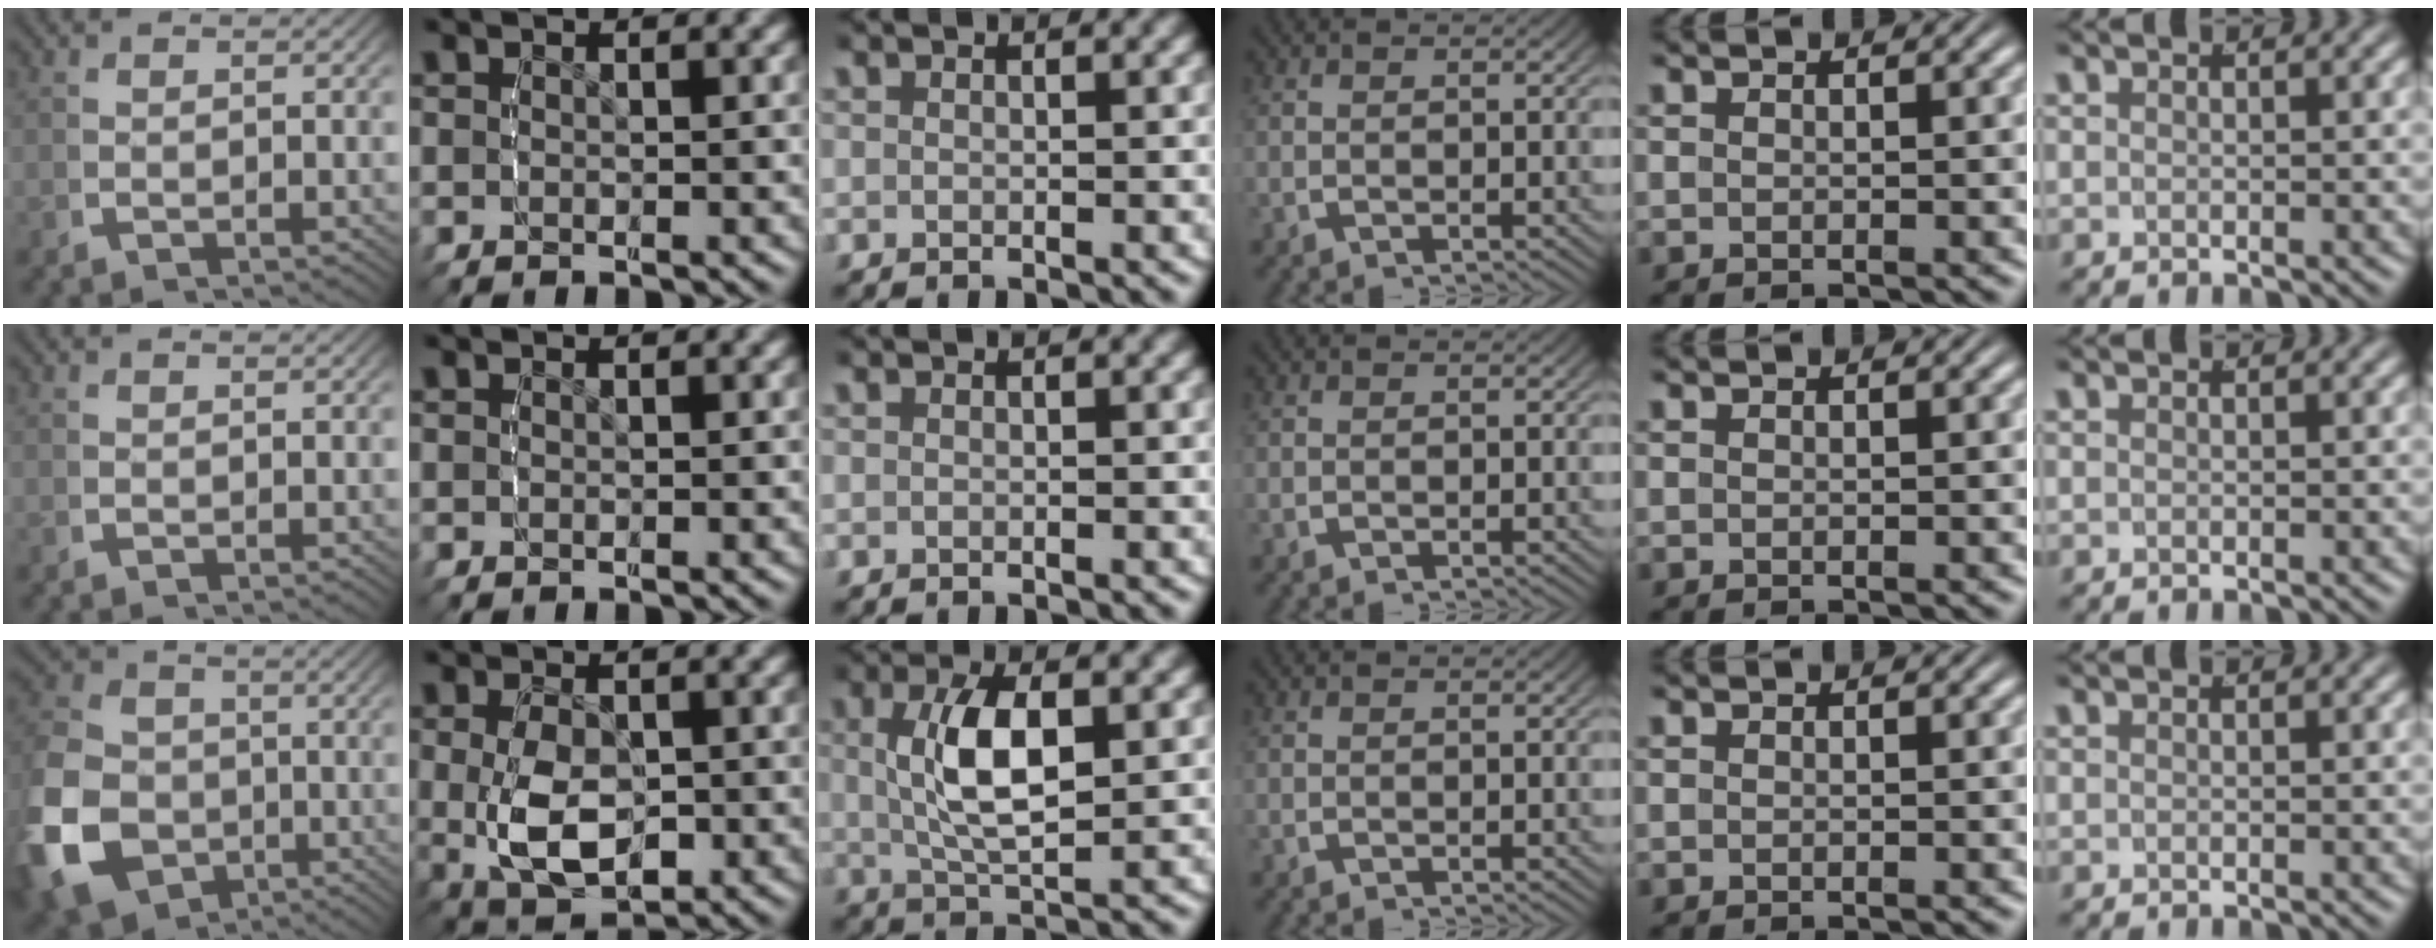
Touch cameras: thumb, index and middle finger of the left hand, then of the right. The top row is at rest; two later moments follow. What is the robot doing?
{"motion": "lift_and_place", "object": "bottle cap"}